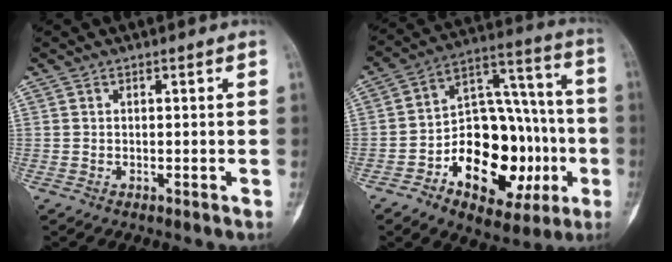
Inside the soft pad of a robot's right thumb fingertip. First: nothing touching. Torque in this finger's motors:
{"motor_torque": [0.36, 1.38, 1.84, -0.92, 0.20]}